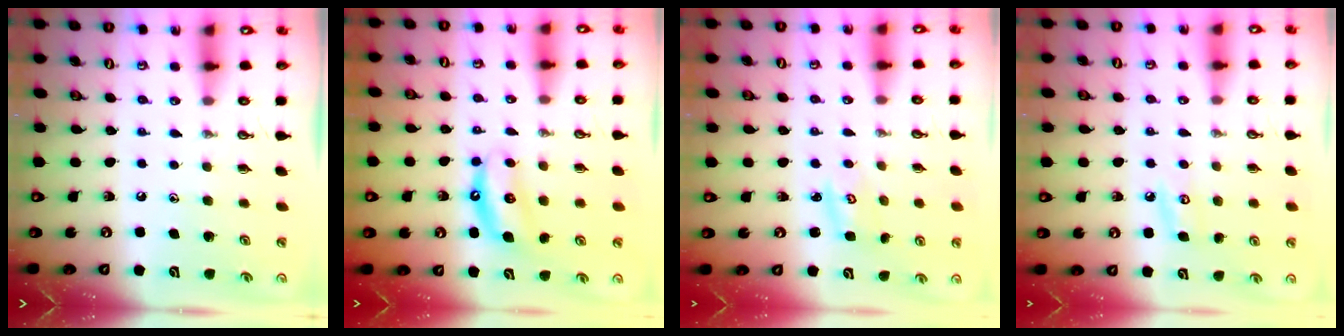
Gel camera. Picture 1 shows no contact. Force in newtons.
{"total": 6.5, "press": 6.5, "slide": 0.9}
{"total": 2.8, "press": 2.8, "slide": 0.4}
{"total": 5.7, "press": 5.7, "slide": 0.6}